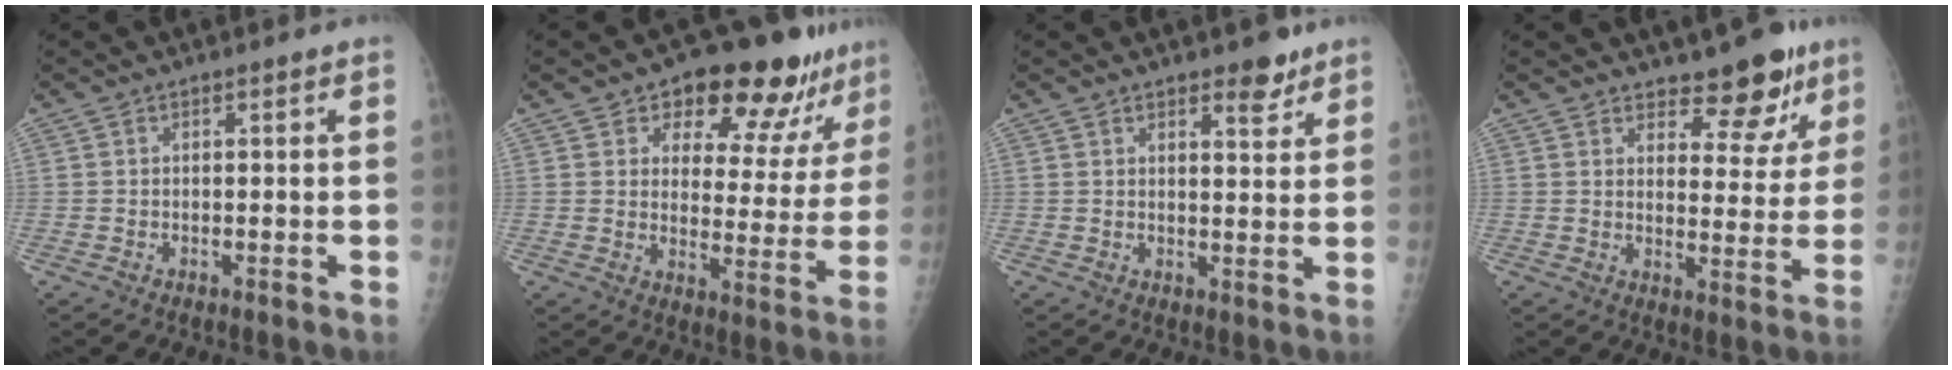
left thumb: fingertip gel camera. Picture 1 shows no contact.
{"total": 16.1, "force": [11.3, 7.7, 8.5], "torque": [-0.049, -0.056, 0.141]}
{"total": 4.4, "force": [3.1, 1.6, 2.6], "torque": [-0.021, -0.020, 0.043]}
{"total": 9.4, "force": [6.9, 4.2, 4.6], "torque": [-0.021, -0.046, 0.097]}